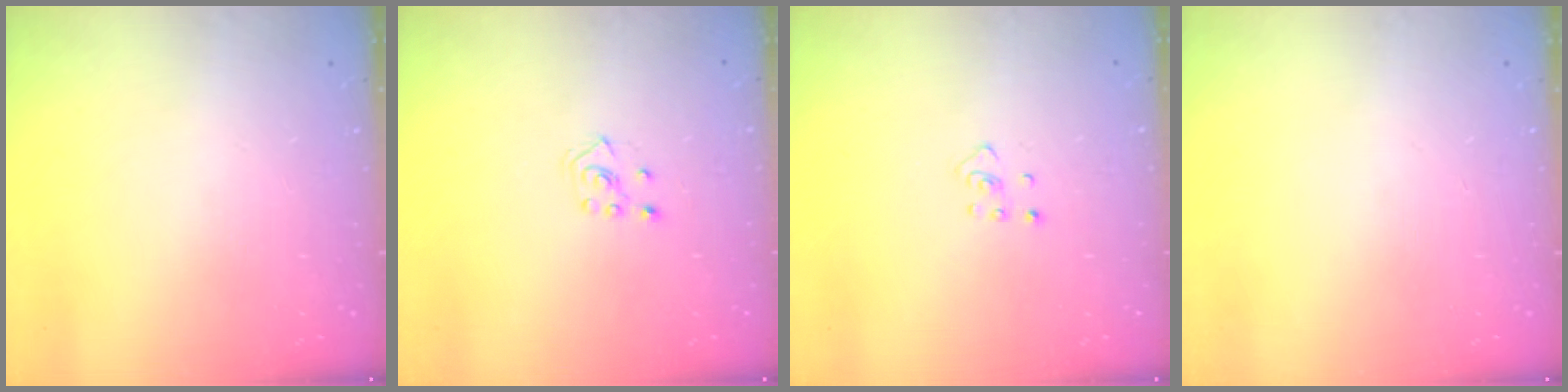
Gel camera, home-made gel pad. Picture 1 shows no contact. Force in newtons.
{"total": 2.8, "press": 2.7, "slide": 0.5}
{"total": 2.4, "press": 2.3, "slide": 0.4}
{"total": 0.0}